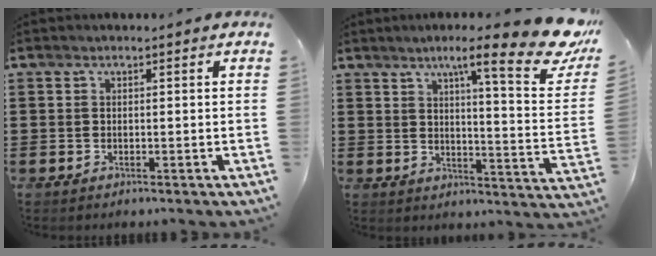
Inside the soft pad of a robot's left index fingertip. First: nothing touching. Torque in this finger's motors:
{"motor_torque": [1.12, -1.02, 0.34, 0.08]}